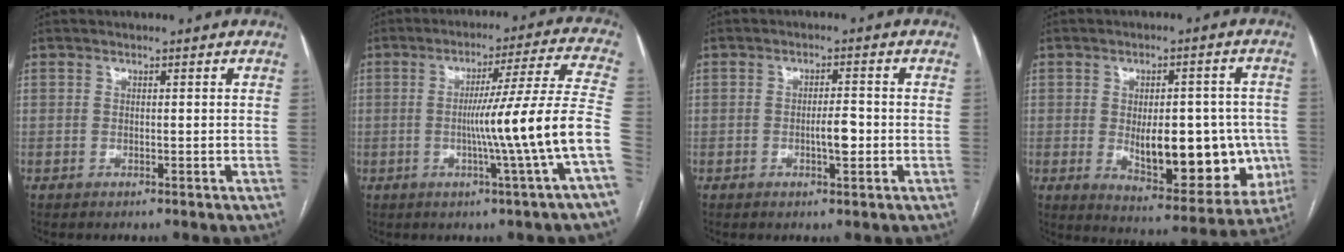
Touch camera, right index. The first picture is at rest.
{"total": 14.2, "force": [-3.3, -3.1, 13.4], "torque": [-0.190, 0.000, -0.053]}
{"total": 3.2, "force": [-0.8, 0.7, 3.0], "torque": [-0.050, 0.001, -0.010]}
{"total": 16.7, "force": [-2.2, 7.2, 14.9], "torque": [-0.190, 0.004, -0.003]}